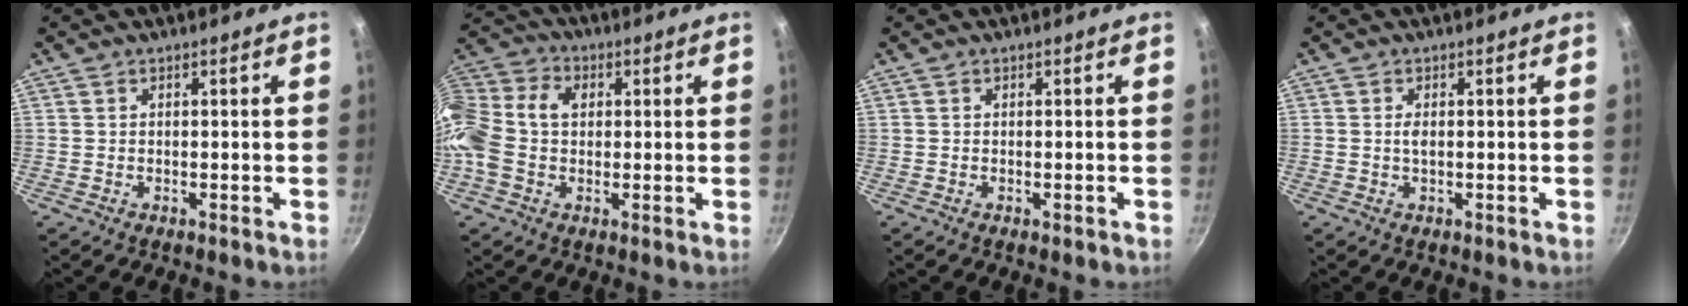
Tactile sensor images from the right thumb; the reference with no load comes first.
{"total": 15.0, "force": [0.5, 11.3, 9.8], "torque": [-0.192, 0.039, -0.011]}
{"total": 0.6, "force": [-0.3, 0.2, 0.6], "torque": [-0.008, 0.002, -0.004]}
{"total": 1.3, "force": [0.0, 0.6, 1.2], "torque": [-0.023, 0.001, -0.001]}